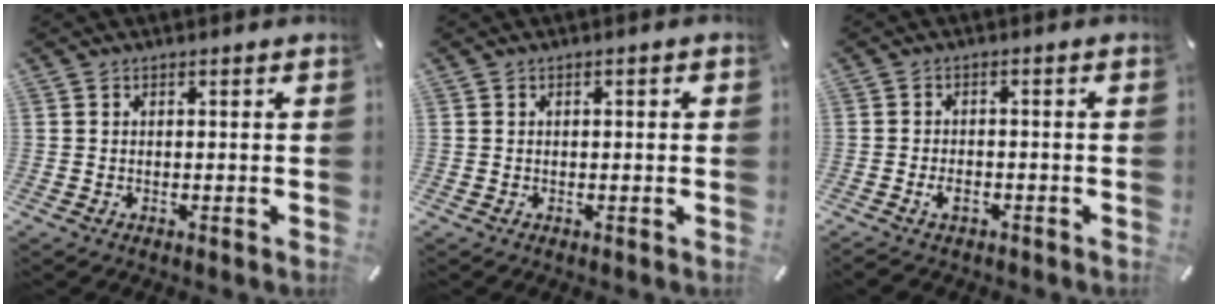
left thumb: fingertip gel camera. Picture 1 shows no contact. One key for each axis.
{"total": 0.8, "fx": -0.1, "fy": 0.4, "fz": 0.6, "tx": -0.011, "ty": 0.002, "tz": -0.004}
{"total": 3.3, "fx": -1.8, "fy": 1.9, "fz": 2.1, "tx": -0.041, "ty": 0.006, "tz": -0.035}